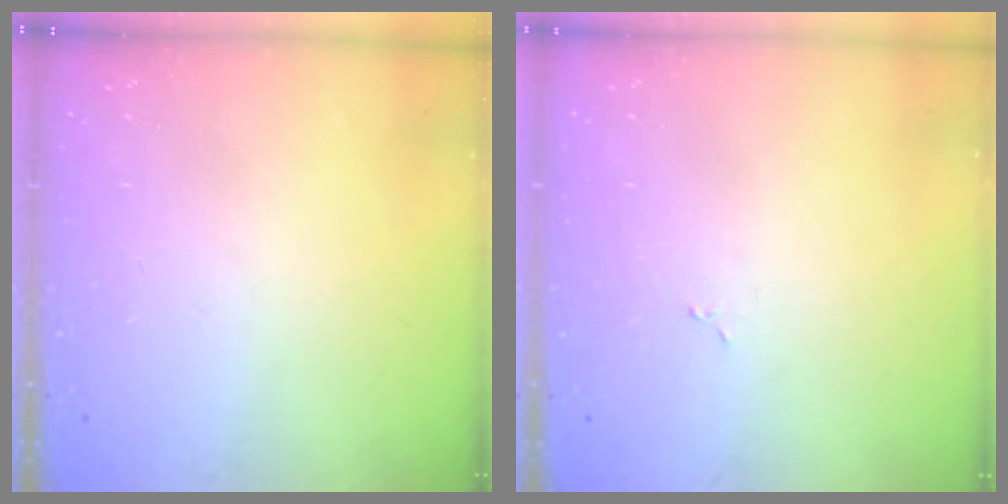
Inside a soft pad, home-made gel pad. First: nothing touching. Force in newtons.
{"total": 1.9, "press": 1.9, "slide": 0.3}